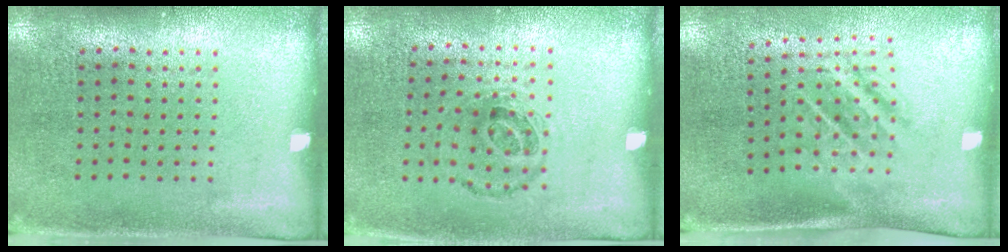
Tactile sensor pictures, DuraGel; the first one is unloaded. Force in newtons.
{"total": 0.9, "press": 0.7, "slide": 0.6}
{"total": 1.7, "press": 1.2, "slide": 1.2}